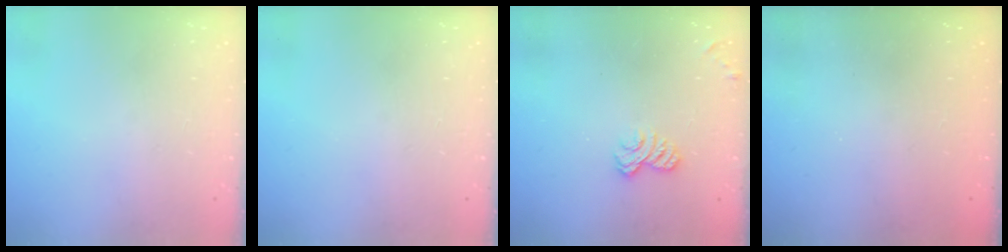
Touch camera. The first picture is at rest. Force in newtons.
{"total": 0.0}
{"total": 3.4, "press": 3.2, "slide": 1.1}
{"total": 2.3, "press": 2.2, "slide": 0.8}